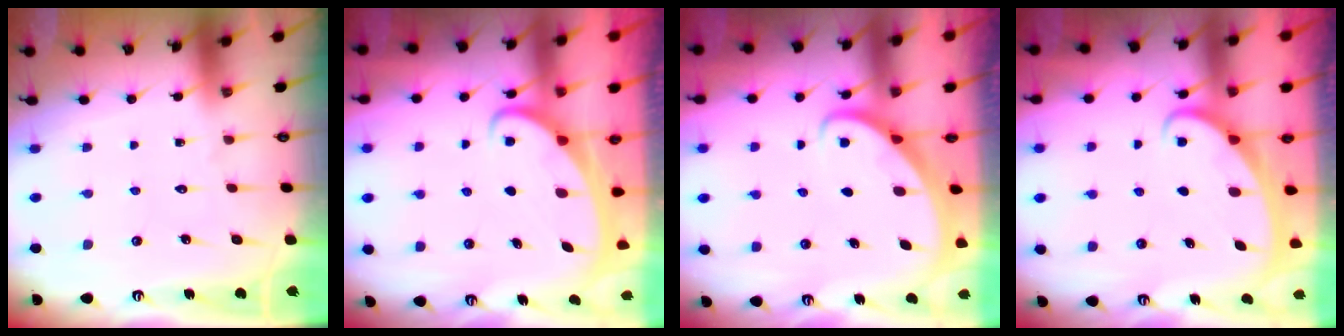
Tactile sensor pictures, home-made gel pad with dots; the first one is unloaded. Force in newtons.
{"total": 2.3, "press": 2.2, "slide": 0.4}
{"total": 2.5, "press": 2.5, "slide": 0.3}
{"total": 2.2, "press": 2.2, "slide": 0.3}